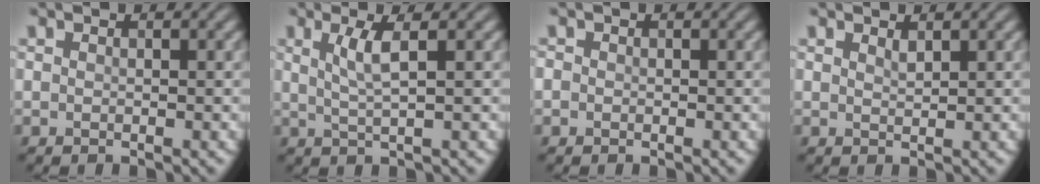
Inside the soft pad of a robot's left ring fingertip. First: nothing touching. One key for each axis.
{"total": 2.7, "fx": 0.9, "fy": 0.5, "fz": 2.5, "tx": -0.047, "ty": -0.001, "tz": 0.017}
{"total": 0.5, "fx": -0.2, "fy": 0.5, "fz": 0.1, "tx": 0.000, "ty": -0.002, "tz": -0.004}
{"total": 0.8, "fx": 0.7, "fy": 0.1, "fz": 0.4, "tx": -0.009, "ty": -0.001, "tz": 0.014}